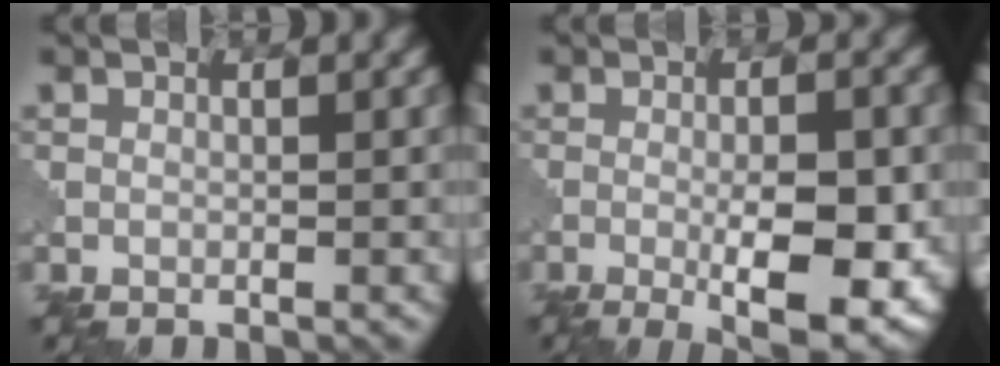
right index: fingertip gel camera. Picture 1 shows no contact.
{"total": 8.4, "force": [-2.0, 2.3, 7.8], "torque": [-0.117, -0.009, -0.027]}